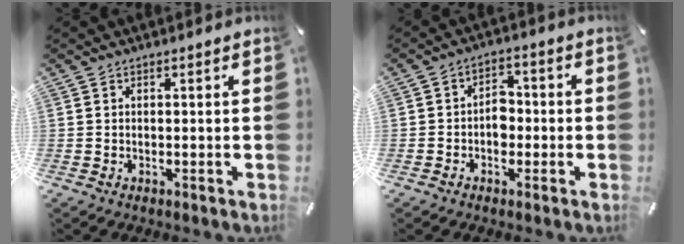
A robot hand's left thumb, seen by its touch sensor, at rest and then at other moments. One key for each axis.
{"total": 5.1, "fx": -1.2, "fy": 3.7, "fz": 3.2, "tx": -0.042, "ty": 0.005, "tz": -0.025}